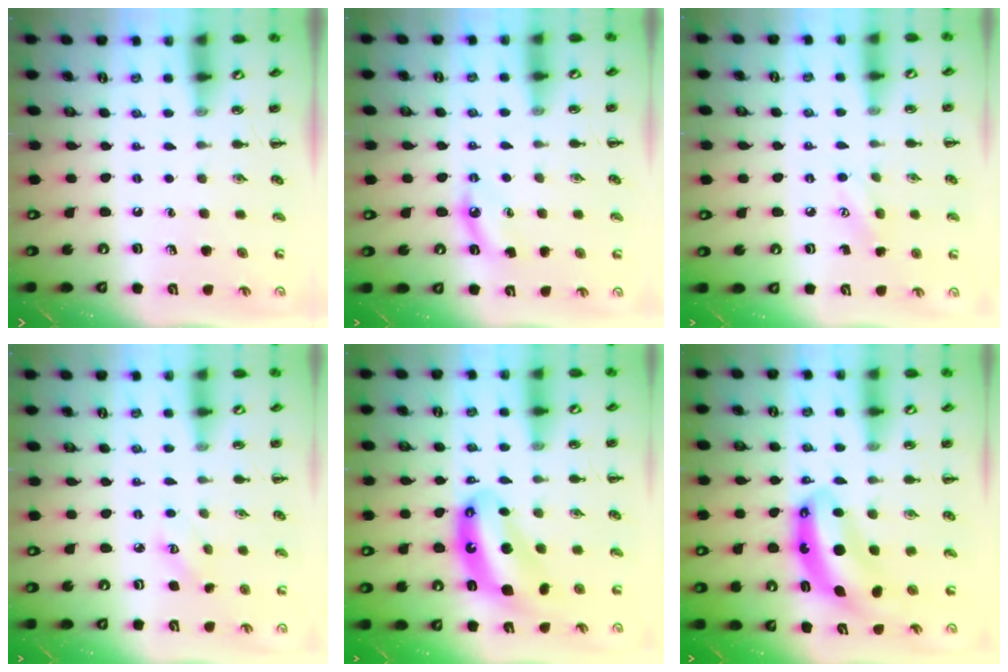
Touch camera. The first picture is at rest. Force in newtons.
{"total": 5.9, "press": 5.6, "slide": 1.9}
{"total": 5.9, "press": 5.8, "slide": 1.4}
{"total": 2.9, "press": 2.8, "slide": 0.8}
{"total": 10.8, "press": 10.3, "slide": 3.0}
{"total": 8.8, "press": 8.6, "slide": 1.9}